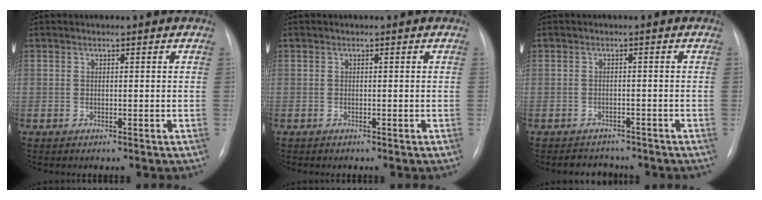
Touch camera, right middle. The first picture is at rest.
{"total": 0.0}
{"total": 3.6, "force": [-3.3, 1.6, 0.1], "torque": [-0.003, 0.002, -0.044]}